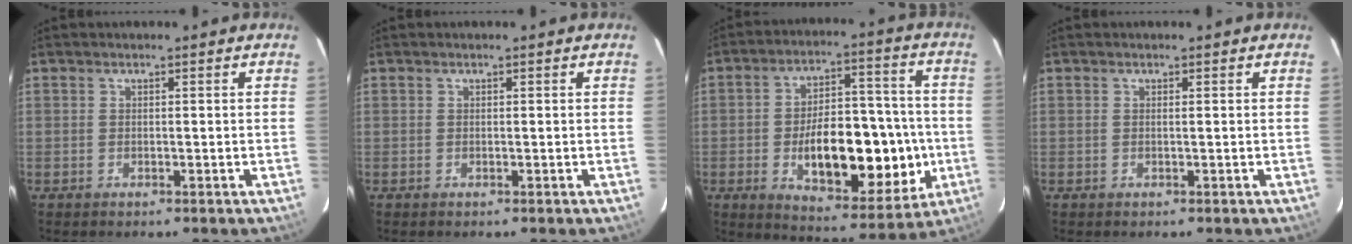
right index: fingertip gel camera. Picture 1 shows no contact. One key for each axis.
{"total": 0.0}
{"total": 18.9, "fx": -3.7, "fy": 8.1, "fz": 16.6, "tx": -0.247, "ty": 0.017, "tz": -0.043}
{"total": 0.0}